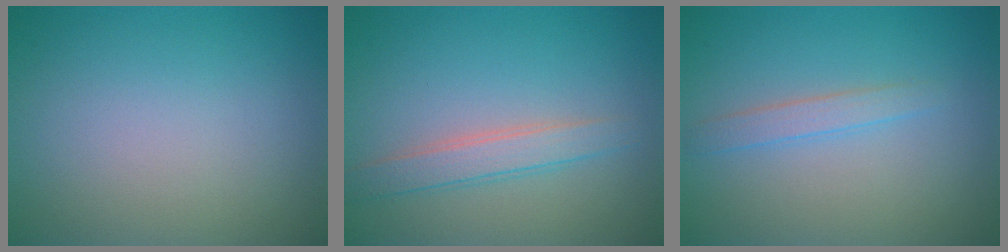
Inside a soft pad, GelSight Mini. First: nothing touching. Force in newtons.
{"total": 2.4, "press": 2.4, "slide": 0.1}
{"total": 1.5, "press": 1.5, "slide": 0.1}